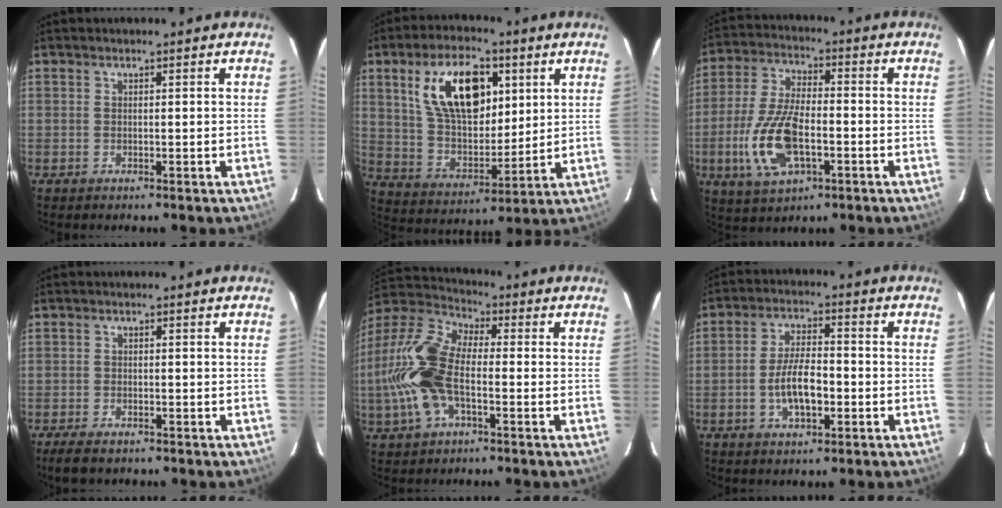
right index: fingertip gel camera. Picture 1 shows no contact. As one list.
[{"total": 17.5, "force": [6.7, 9.3, 13.3], "torque": [-0.239, 0.017, 0.130]}, {"total": 14.1, "force": [-4.2, 6.4, 11.8], "torque": [-0.257, -0.004, -0.075]}, {"total": 4.8, "force": [-3.7, 1.8, 2.5], "torque": [-0.066, -0.016, -0.066]}, {"total": 16.1, "force": [-3.2, 7.8, 13.8], "torque": [-0.298, 0.007, -0.069]}, {"total": 7.8, "force": [-2.4, 3.1, 6.7], "torque": [-0.131, 0.003, -0.038]}]